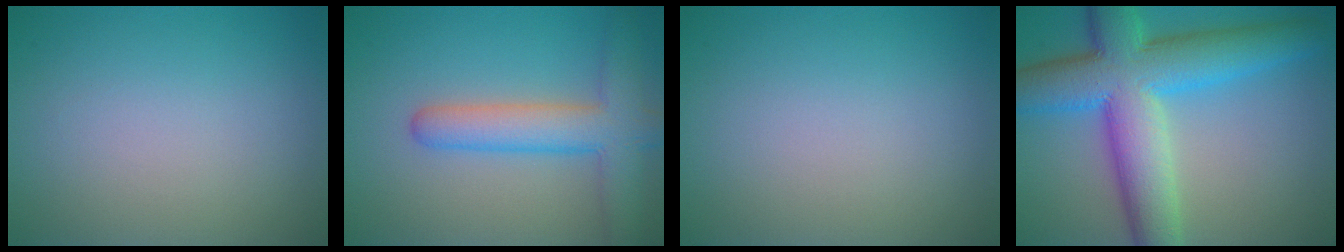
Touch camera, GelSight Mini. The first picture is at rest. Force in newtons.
{"total": 5.8, "press": 5.8, "slide": 0.3}
{"total": 0.0}
{"total": 11.4, "press": 11.4, "slide": 0.1}